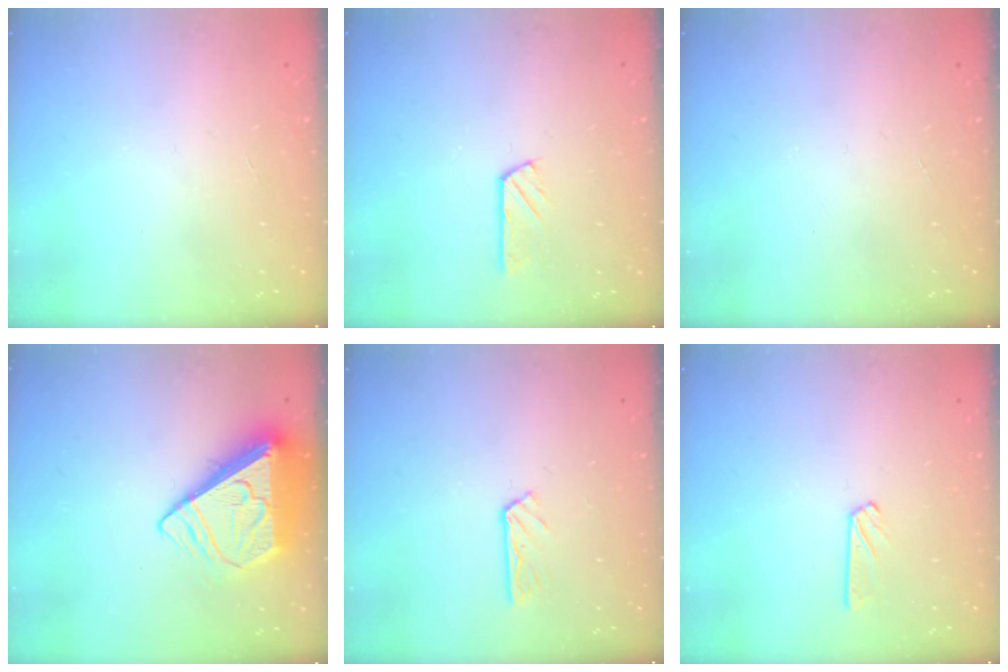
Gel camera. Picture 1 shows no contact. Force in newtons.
{"total": 2.9, "press": 2.9, "slide": 0.2}
{"total": 0.0}
{"total": 11.1, "press": 11.0, "slide": 1.3}
{"total": 3.8, "press": 3.8, "slide": 0.2}
{"total": 3.9, "press": 3.9, "slide": 0.3}